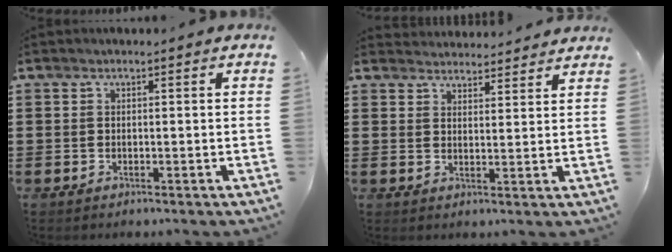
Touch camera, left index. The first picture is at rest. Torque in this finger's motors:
{"motor_torque": [1.28, -0.86, -0.04, -0.01]}